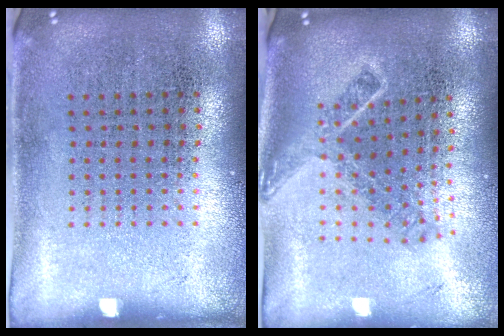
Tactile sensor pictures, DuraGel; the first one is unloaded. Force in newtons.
{"total": 1.9, "press": 1.4, "slide": 1.3}